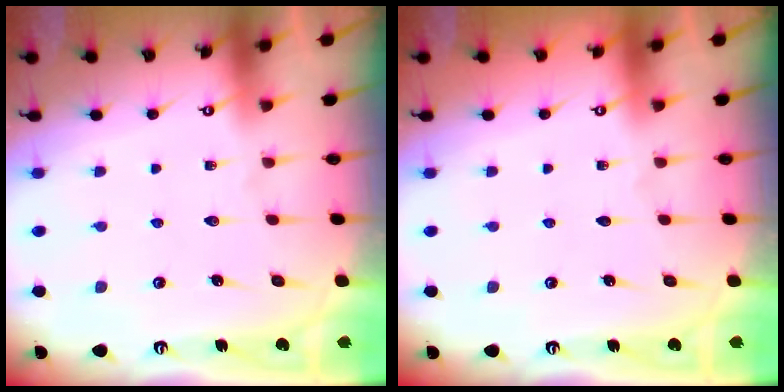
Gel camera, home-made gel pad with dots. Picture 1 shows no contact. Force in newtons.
{"total": 0.0}